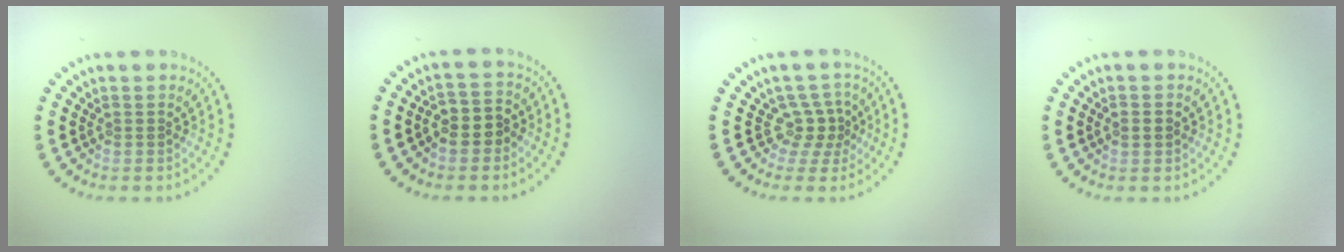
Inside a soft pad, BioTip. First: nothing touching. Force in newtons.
{"total": 2.7, "press": 2.4, "slide": 1.1}
{"total": 2.5, "press": 1.8, "slide": 1.8}
{"total": 1.6, "press": 1.6, "slide": 0.2}